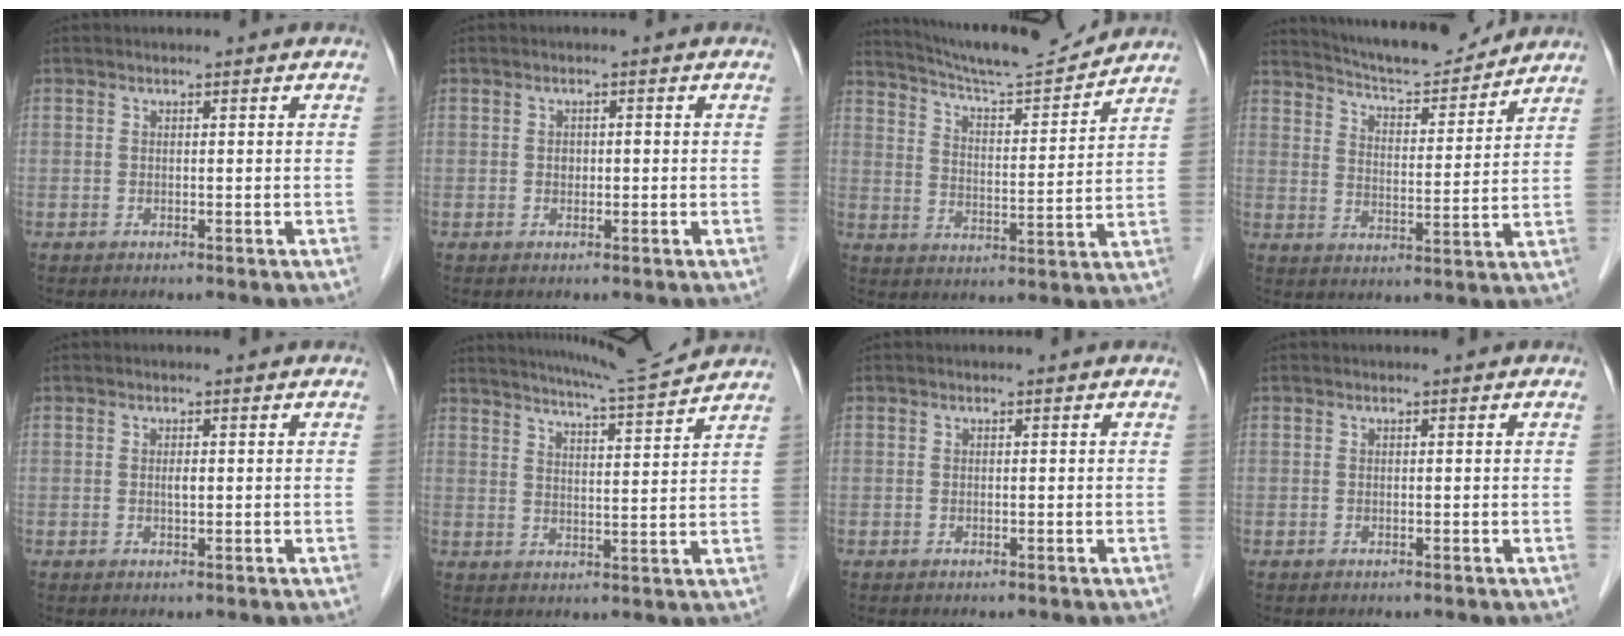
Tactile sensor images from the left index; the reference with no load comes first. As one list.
[{"total": 1.1, "force": [-0.1, 0.9, 0.7], "torque": [-0.012, 0.004, -0.001]}, {"total": 14.2, "force": [13.6, 0.1, 4.0], "torque": [-0.073, 0.001, 0.213]}, {"total": 12.9, "force": [12.3, 1.4, 3.6], "torque": [-0.062, 0.003, 0.188]}, {"total": 0.9, "force": [0.1, 0.3, 0.8], "torque": [-0.014, -0.001, 0.002]}, {"total": 10.3, "force": [9.8, -1.3, 3.0], "torque": [-0.059, -0.003, 0.145]}, {"total": 0.0}, {"total": 0.0}]